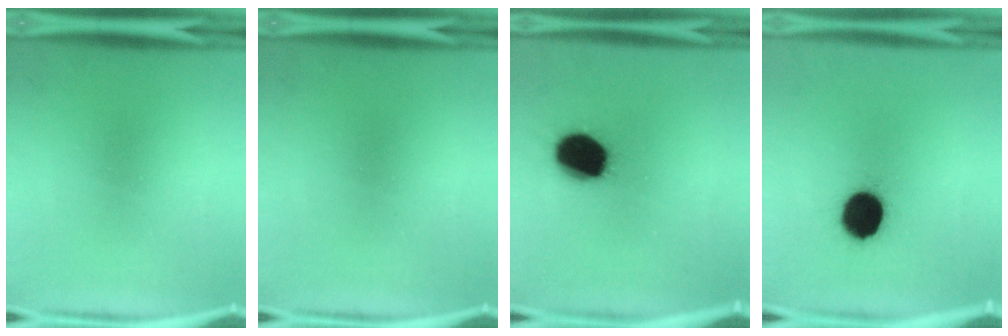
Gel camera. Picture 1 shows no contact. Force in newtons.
{"total": 0.0}
{"total": 15.7}
{"total": 12.4}